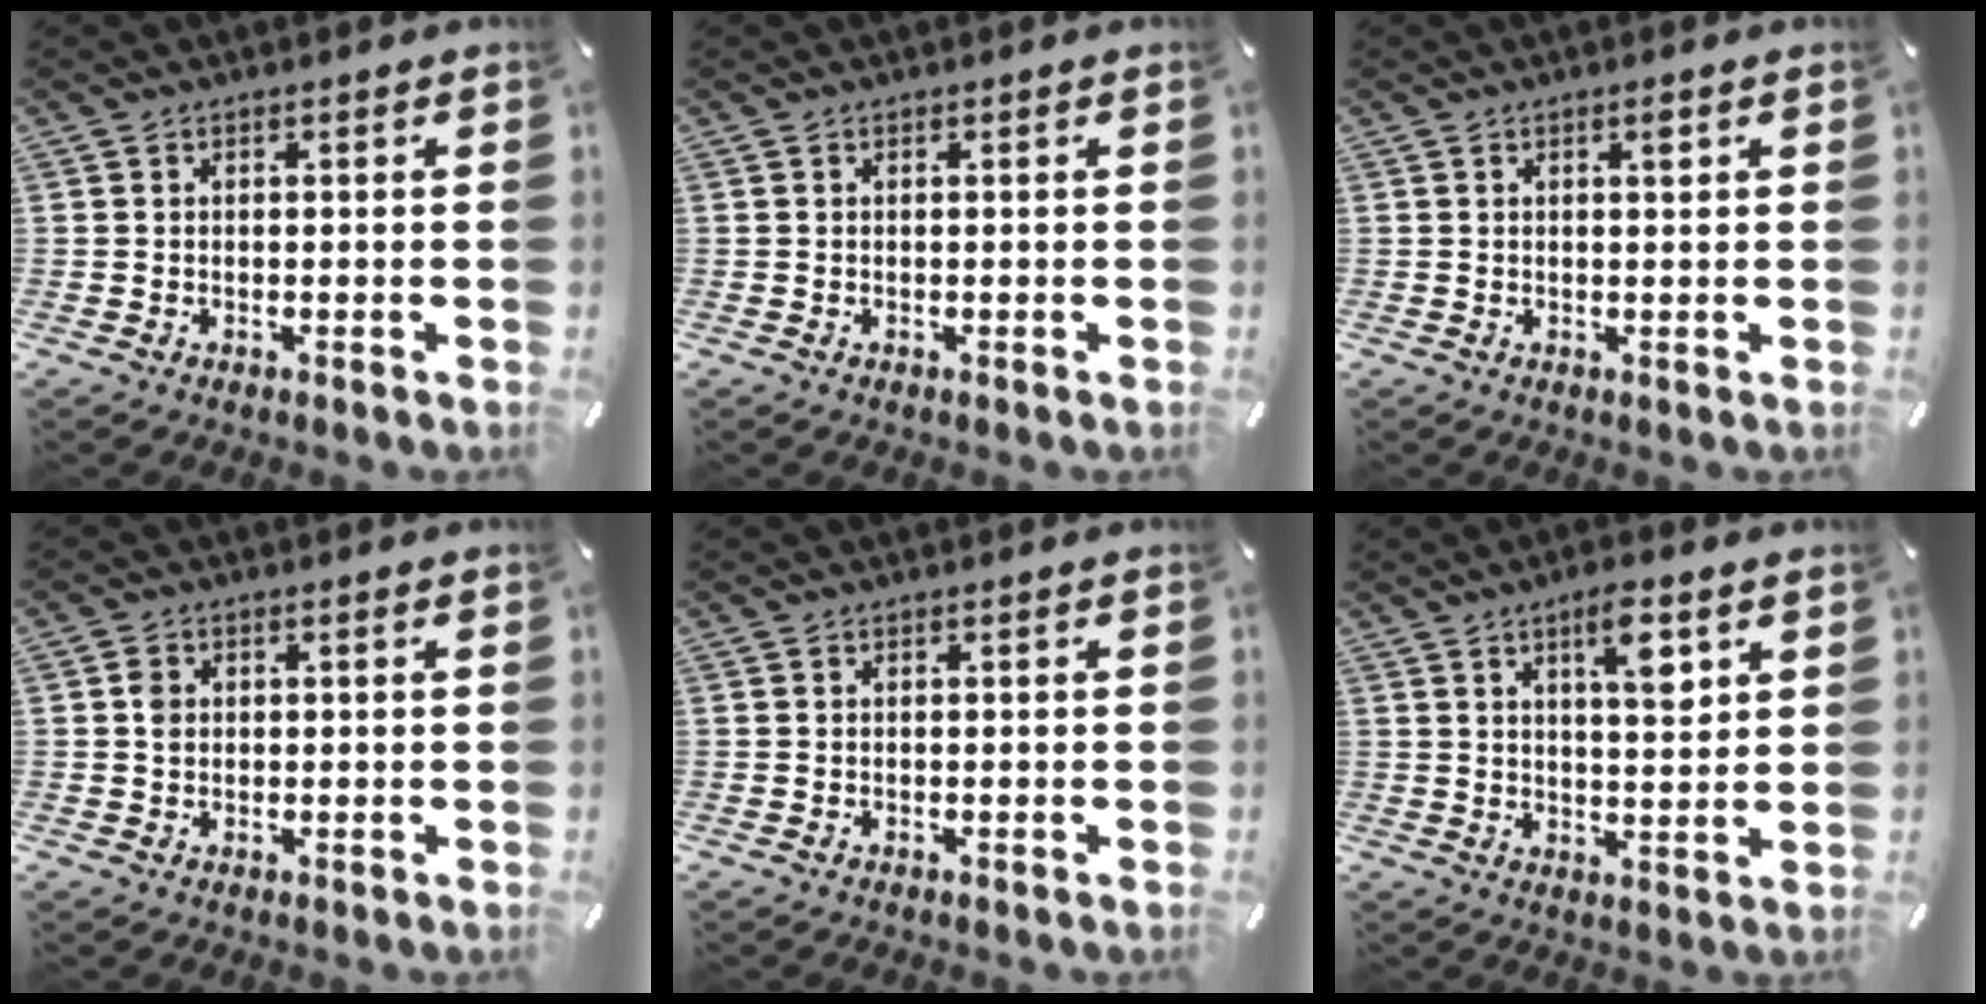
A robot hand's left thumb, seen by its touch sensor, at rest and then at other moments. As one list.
[{"total": 0.0}, {"total": 1.6, "force": [0.8, 0.5, 1.4], "torque": [-0.020, 0.000, 0.010]}, {"total": 2.0, "force": [0.3, 1.6, 1.2], "torque": [-0.017, 0.004, 0.002]}, {"total": 0.0}, {"total": 8.4, "force": [4.4, 2.8, 6.6], "torque": [-0.090, -0.021, 0.065]}]